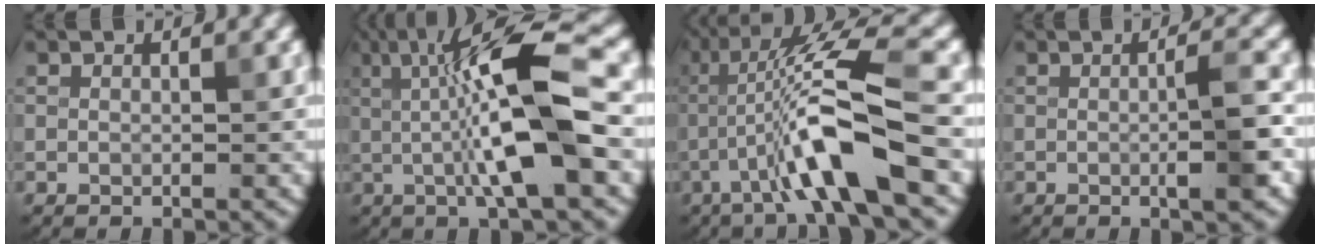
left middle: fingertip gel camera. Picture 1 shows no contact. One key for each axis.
{"total": 10.3, "fx": 0.8, "fy": 2.1, "fz": 10.1, "tx": -0.166, "ty": 0.004, "tz": 0.014}
{"total": 8.7, "fx": -2.6, "fy": 1.2, "fz": 8.2, "tx": -0.152, "ty": 0.013, "tz": -0.050}
{"total": 3.8, "fx": -0.3, "fy": 0.7, "fz": 3.7, "tx": -0.053, "ty": 0.000, "tz": -0.006}